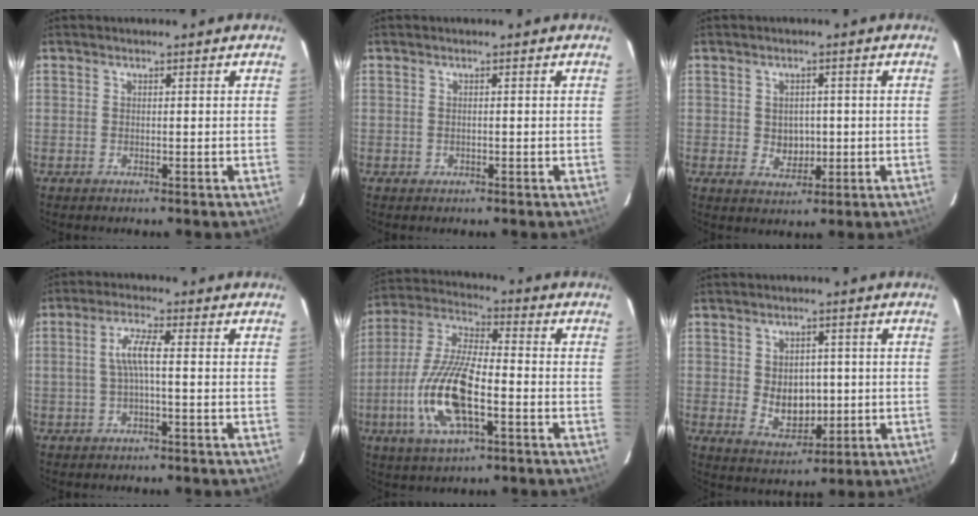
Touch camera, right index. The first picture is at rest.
{"total": 0.6, "force": [-0.2, 0.5, 0.1], "torque": [0.001, 0.001, 0.001]}
{"total": 4.1, "force": [-0.2, 3.5, 2.1], "torque": [-0.035, 0.003, 0.005]}
{"total": 4.2, "force": [-0.4, 0.3, 4.2], "torque": [-0.083, 0.007, -0.006]}
{"total": 16.2, "force": [-5.0, 5.5, 14.4], "torque": [-0.307, -0.008, -0.096]}
{"total": 7.3, "force": [-0.1, 5.5, 4.9], "torque": [-0.089, -0.003, 0.015]}